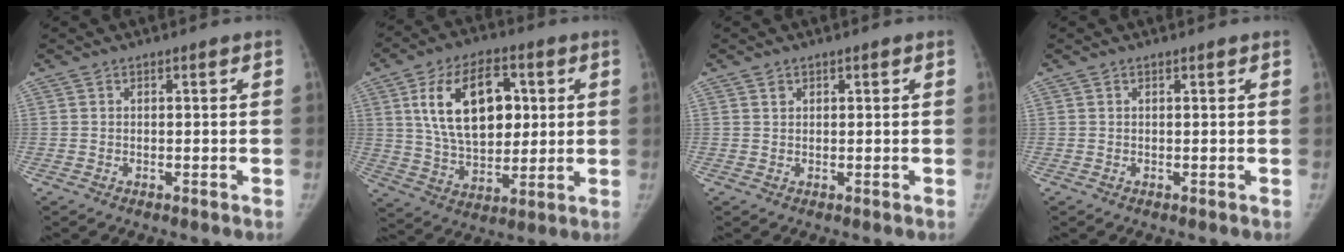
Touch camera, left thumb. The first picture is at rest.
{"total": 17.5, "force": [4.5, 10.7, 13.1], "torque": [-0.189, -0.006, 0.084]}
{"total": 0.9, "force": [0.4, 0.7, 0.2], "torque": [0.003, -0.001, 0.009]}
{"total": 0.0}